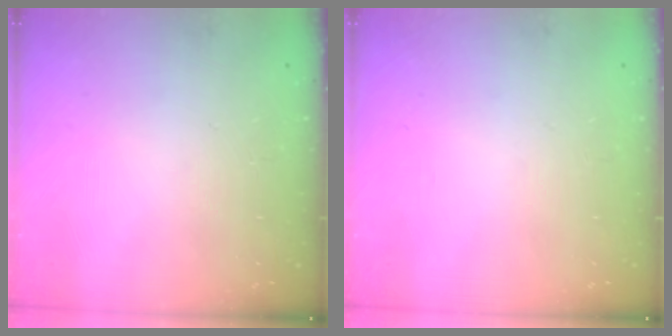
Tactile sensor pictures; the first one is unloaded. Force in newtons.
{"total": 0.0}